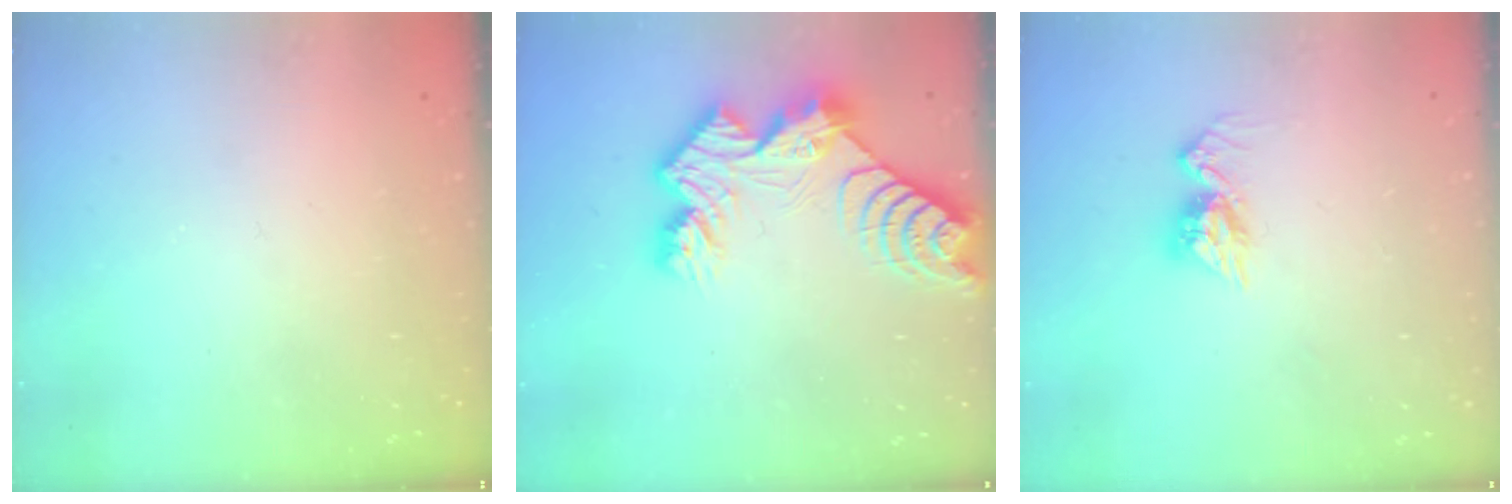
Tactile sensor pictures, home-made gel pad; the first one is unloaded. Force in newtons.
{"total": 18.7, "press": 18.6, "slide": 1.9}
{"total": 9.1, "press": 9.0, "slide": 0.8}